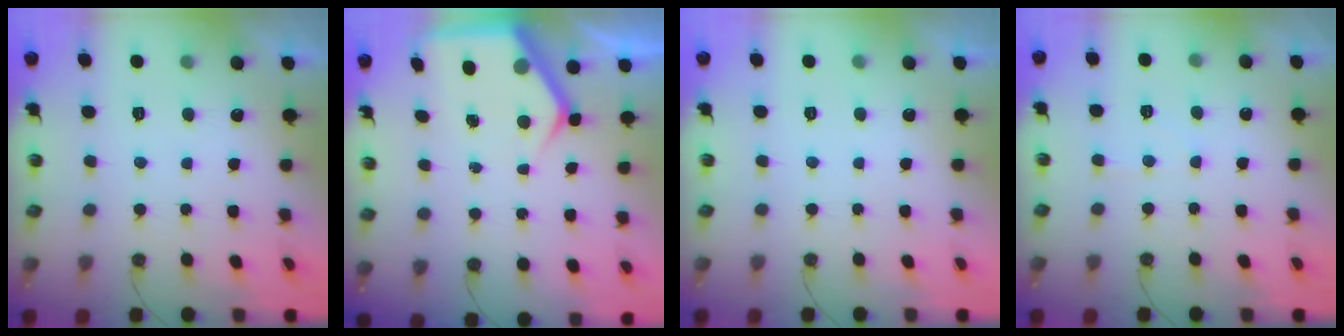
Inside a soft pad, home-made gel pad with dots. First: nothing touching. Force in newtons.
{"total": 8.4, "press": 8.3, "slide": 0.7}
{"total": 0.0}
{"total": 4.3, "press": 4.2, "slide": 0.6}